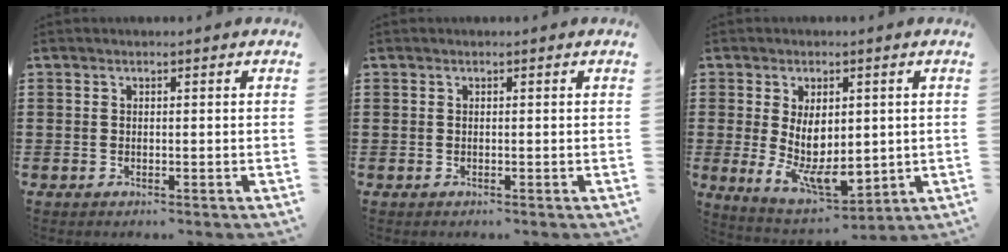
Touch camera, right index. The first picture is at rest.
{"total": 0.0}
{"total": 8.1, "force": [0.3, 4.6, 6.7], "torque": [-0.129, -0.010, 0.004]}